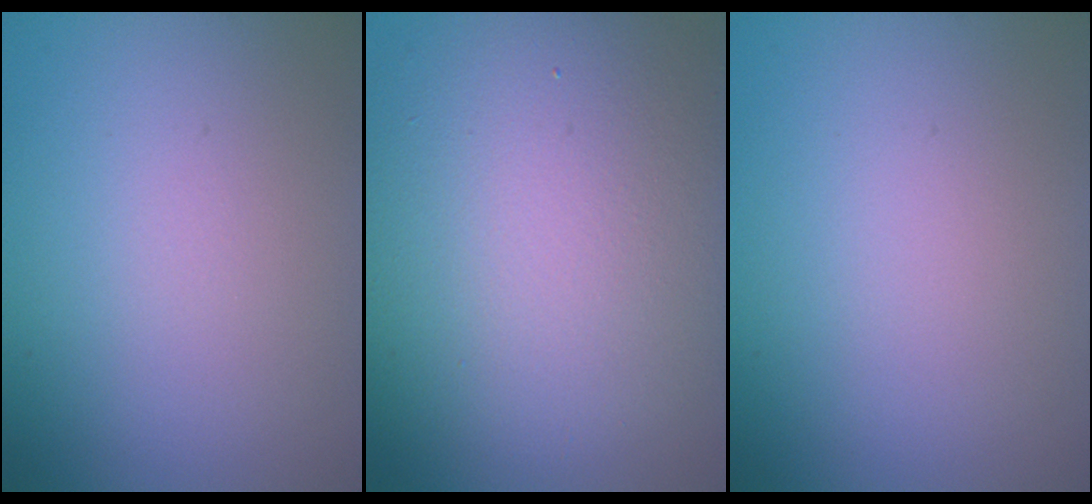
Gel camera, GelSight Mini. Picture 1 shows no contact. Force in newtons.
{"total": 14.1, "press": 14.1, "slide": 0.6}
{"total": 0.0}